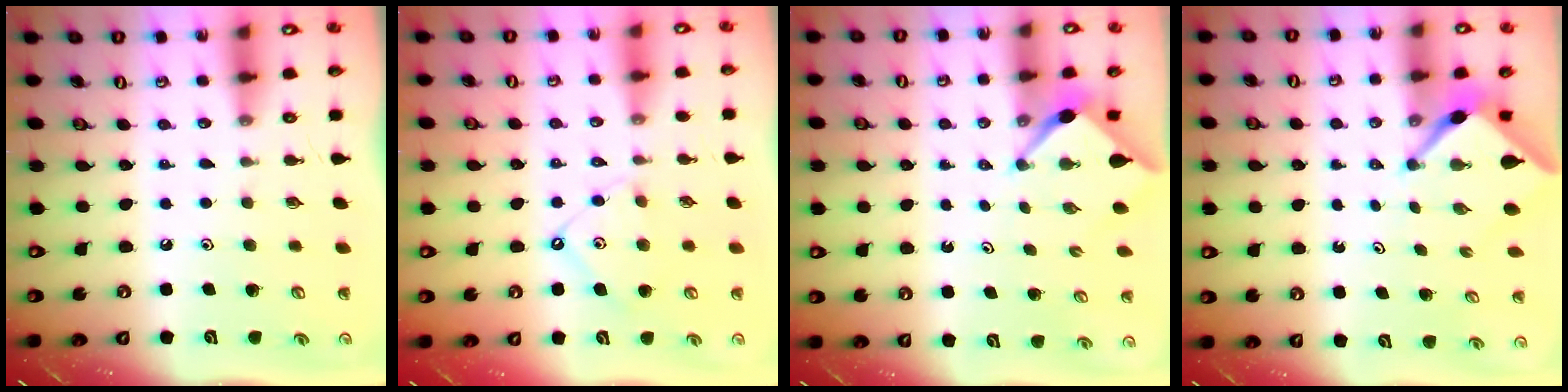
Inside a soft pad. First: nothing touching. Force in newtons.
{"total": 8.4, "press": 8.3, "slide": 0.9}
{"total": 2.6, "press": 2.6, "slide": 0.3}
{"total": 2.9, "press": 2.9, "slide": 0.4}